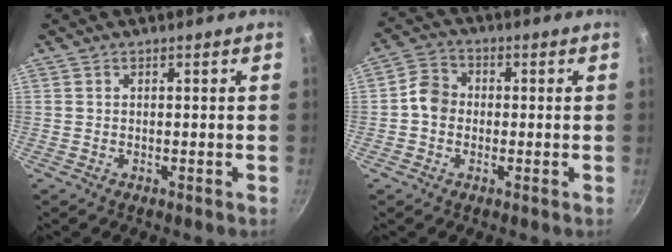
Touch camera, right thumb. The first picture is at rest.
{"total": 5.4, "force": [-0.6, 4.6, 2.8], "torque": [-0.027, 0.017, -0.026]}